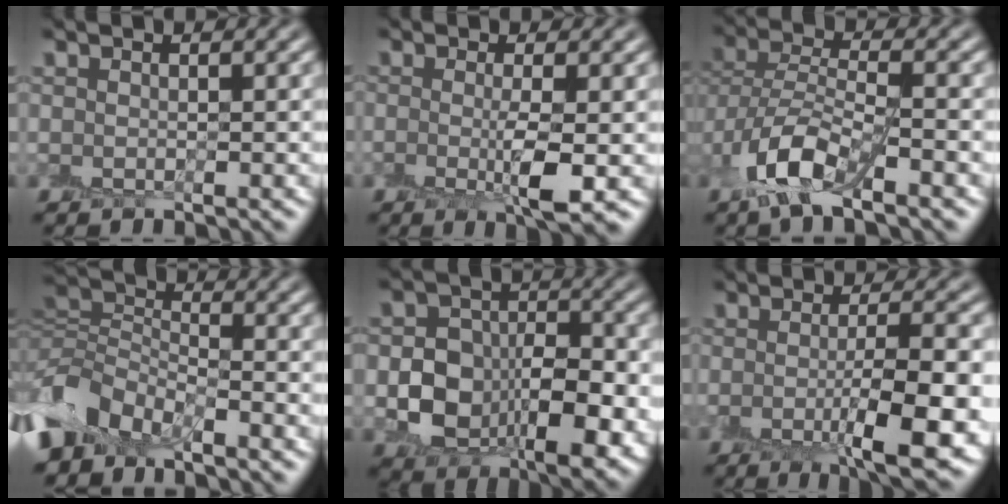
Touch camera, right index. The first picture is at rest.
{"total": 3.1, "force": [-0.6, 0.6, 3.0], "torque": [-0.056, -0.011, -0.006]}
{"total": 6.0, "force": [-3.2, 2.7, 4.2], "torque": [-0.088, -0.003, -0.067]}
{"total": 5.3, "force": [-3.3, 3.4, 2.4], "torque": [-0.046, 0.000, -0.080]}
{"total": 9.1, "force": [-2.1, 6.5, 6.0], "torque": [-0.096, -0.007, -0.029]}
{"total": 7.4, "force": [-1.5, 1.7, 7.0], "torque": [-0.100, -0.011, -0.017]}